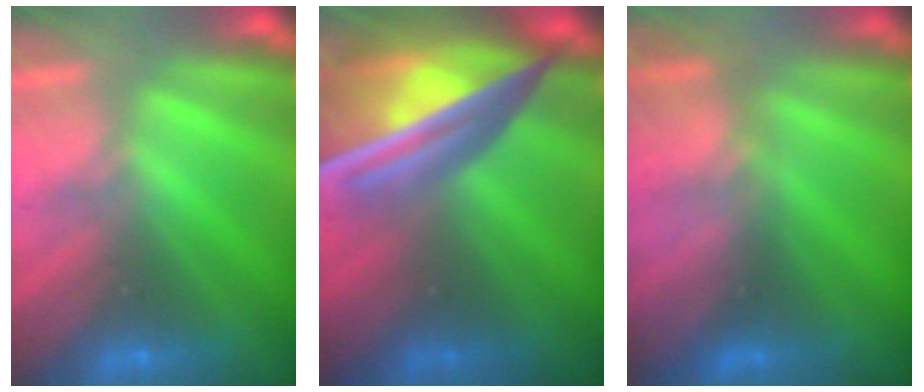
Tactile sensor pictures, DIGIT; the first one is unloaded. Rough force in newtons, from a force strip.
{"total": 7.6}
{"total": 2.7}